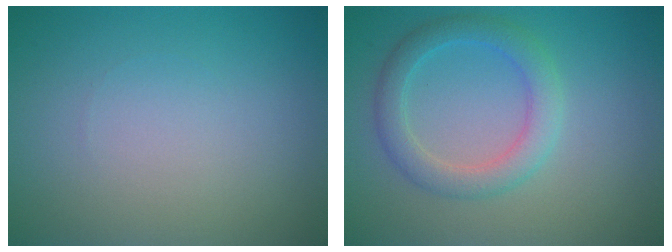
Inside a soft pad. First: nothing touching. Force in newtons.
{"total": 2.2, "press": 2.2, "slide": 0.3}